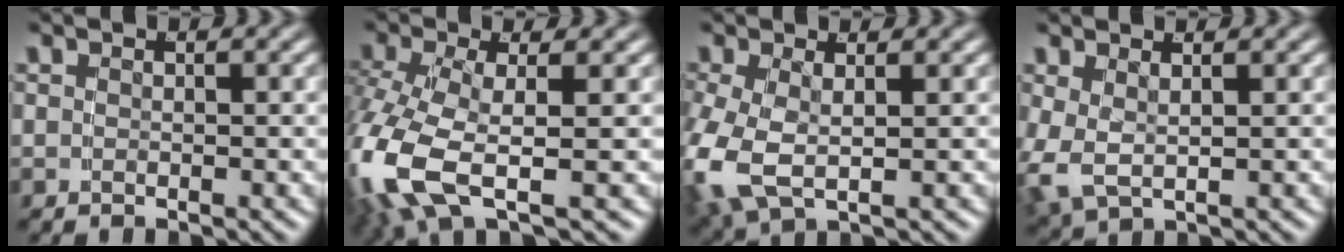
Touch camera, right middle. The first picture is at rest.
{"total": 6.9, "force": [-1.5, 3.5, 5.8], "torque": [-0.167, -0.035, -0.006]}
{"total": 6.2, "force": [-1.0, 4.5, 4.1], "torque": [-0.130, -0.034, 0.001]}
{"total": 3.6, "force": [0.2, 2.7, 2.3], "torque": [-0.078, -0.022, 0.019]}